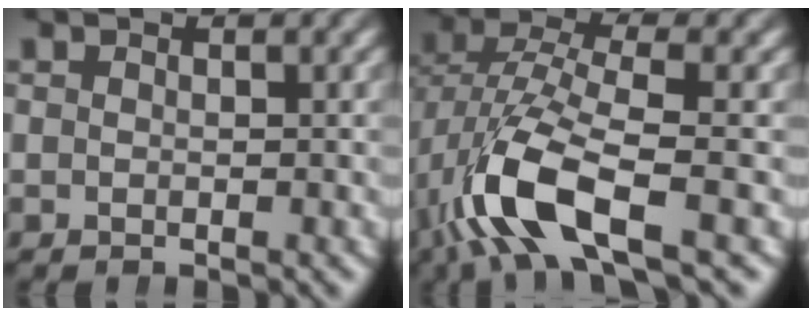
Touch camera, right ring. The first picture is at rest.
{"total": 7.4, "force": [-1.7, 3.7, 6.2], "torque": [-0.151, -0.030, -0.014]}